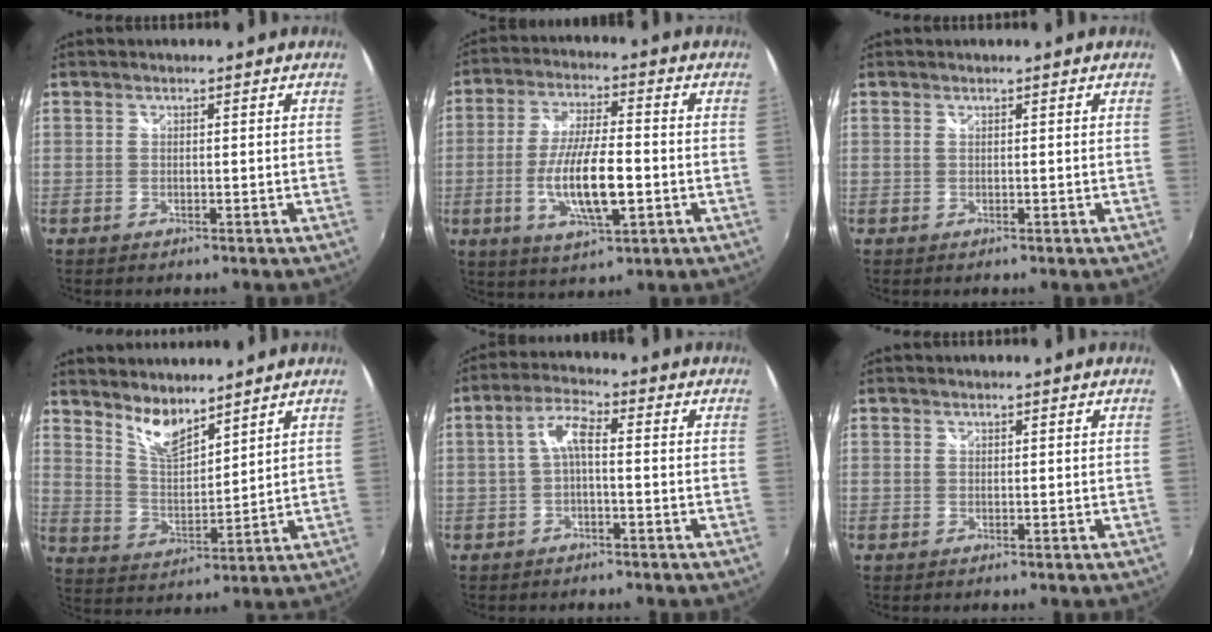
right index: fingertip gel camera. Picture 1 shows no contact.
{"total": 12.4, "force": [-2.9, 3.2, 11.6], "torque": [-0.226, -0.010, -0.050]}
{"total": 0.0}
{"total": 7.6, "force": [6.3, 2.0, 3.7], "torque": [-0.066, -0.006, 0.124]}
{"total": 4.5, "force": [-0.7, 1.2, 4.2], "torque": [-0.089, 0.013, -0.014]}
{"total": 0.0}